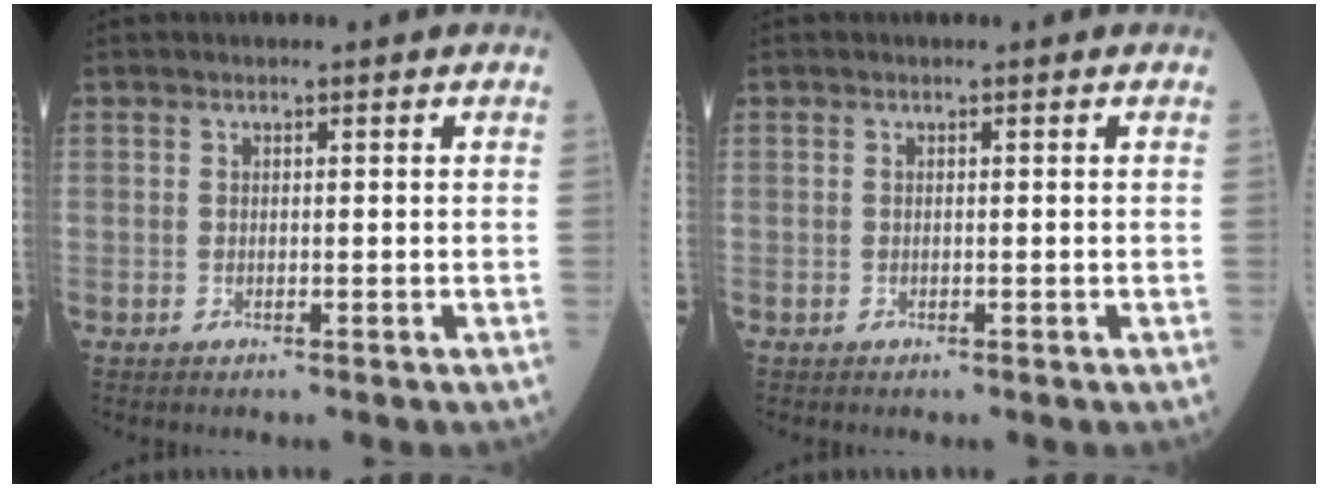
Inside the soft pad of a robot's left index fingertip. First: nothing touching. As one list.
[{"total": 0.0}]